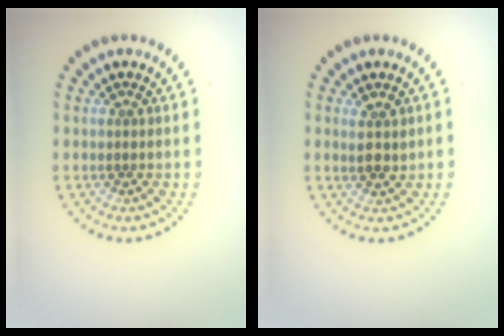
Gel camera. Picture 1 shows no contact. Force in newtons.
{"total": 1.8, "press": 1.6, "slide": 0.7}